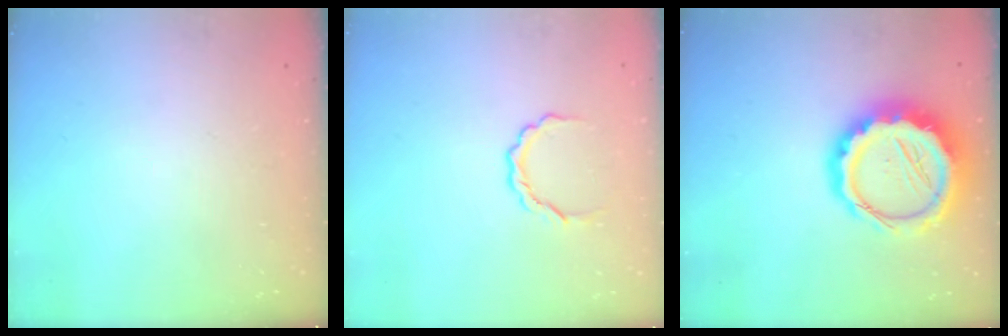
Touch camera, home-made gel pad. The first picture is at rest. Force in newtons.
{"total": 3.4, "press": 3.4, "slide": 0.2}
{"total": 16.2, "press": 15.8, "slide": 3.7}